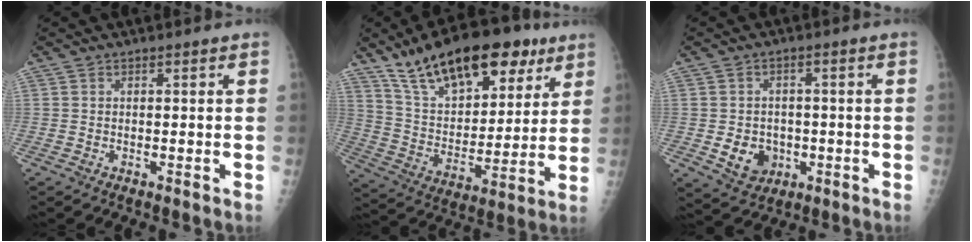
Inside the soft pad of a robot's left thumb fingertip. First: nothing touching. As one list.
[{"total": 24.1, "force": [15.1, 11.2, 15.0], "torque": [-0.208, -0.036, 0.258]}, {"total": 6.9, "force": [-1.5, 5.8, 3.4], "torque": [-0.030, 0.004, -0.015]}]